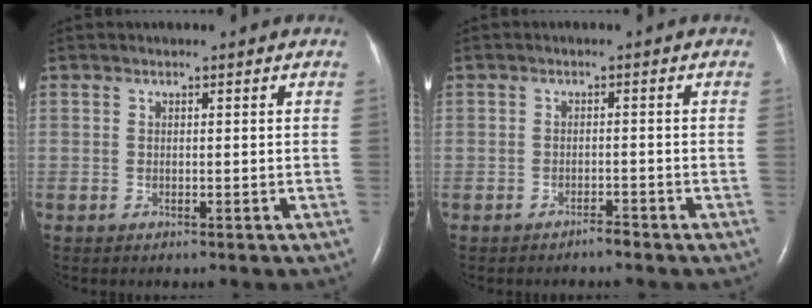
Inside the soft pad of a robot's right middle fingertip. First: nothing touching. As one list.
[{"total": 1.2, "force": [-1.2, 0.1, 0.3], "torque": [-0.008, -0.002, -0.018]}]